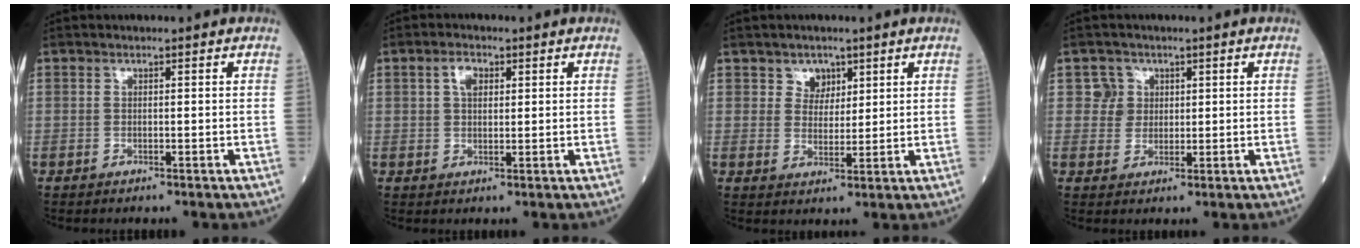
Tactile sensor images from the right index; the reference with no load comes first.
{"total": 3.0, "force": [1.1, 1.7, 2.2], "torque": [-0.041, 0.007, 0.020]}
{"total": 3.3, "force": [2.0, 2.5, 0.7], "torque": [-0.007, 0.002, 0.035]}
{"total": 3.3, "force": [1.1, 3.1, -0.1], "torque": [0.010, 0.004, 0.018]}